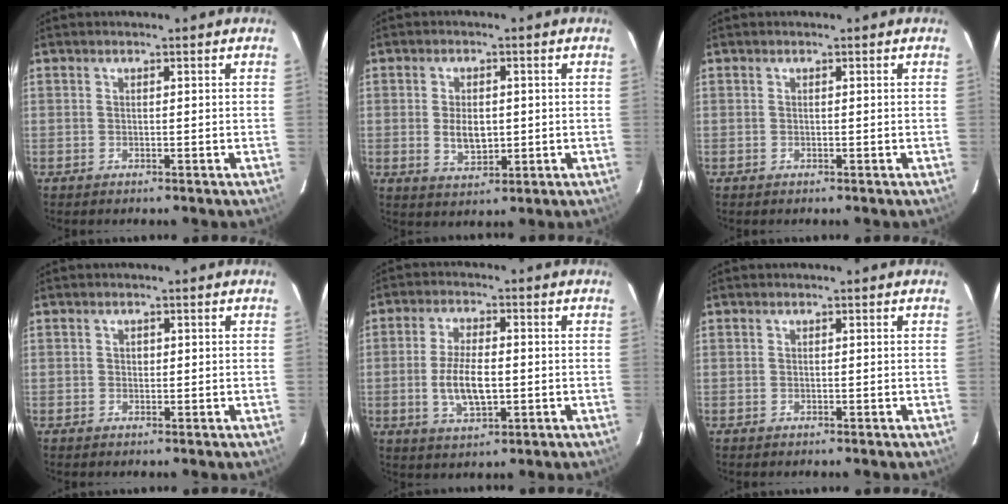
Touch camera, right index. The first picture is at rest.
{"total": 5.3, "force": [-0.1, 3.2, 4.3], "torque": [-0.079, -0.002, 0.005]}
{"total": 0.0}
{"total": 0.8, "force": [0.0, 0.8, 0.2], "torque": [0.000, 0.002, 0.001]}
{"total": 8.1, "force": [-1.1, 3.3, 7.3], "torque": [-0.146, -0.003, -0.017]}
{"total": 0.0}